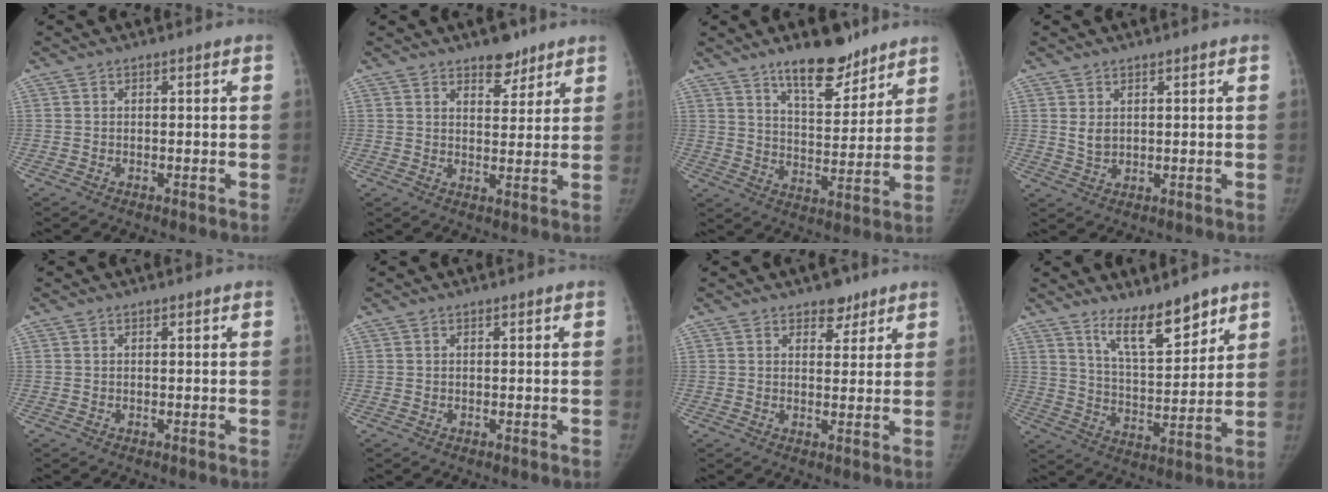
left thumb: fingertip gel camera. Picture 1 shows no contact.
{"total": 5.4, "force": [4.0, 2.7, 2.4], "torque": [-0.009, -0.027, 0.063]}
{"total": 12.4, "force": [9.3, 4.7, 6.7], "torque": [-0.073, -0.067, 0.154]}
{"total": 2.6, "force": [1.2, 1.7, 1.6], "torque": [-0.023, -0.013, 0.029]}
{"total": 0.0}
{"total": 0.0}
{"total": 3.9, "force": [2.8, 2.3, 1.5], "torque": [0.004, -0.017, 0.042]}
{"total": 11.4, "force": [8.4, 3.6, 6.8], "torque": [-0.089, -0.068, 0.154]}